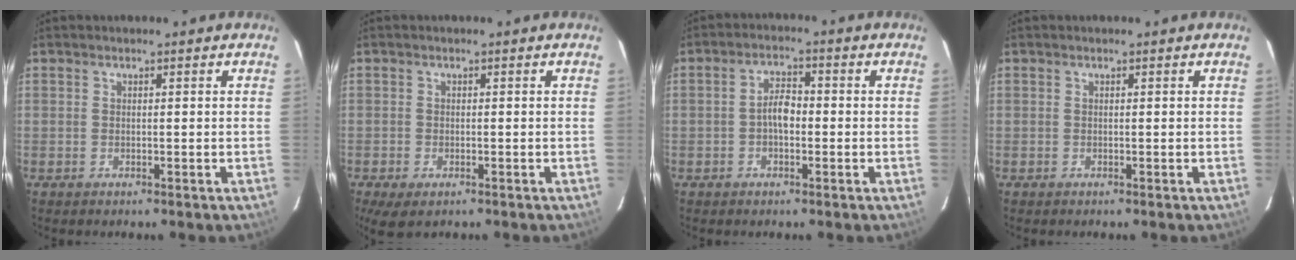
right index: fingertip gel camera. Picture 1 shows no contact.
{"total": 4.5, "force": [-2.6, 2.2, 2.9], "torque": [-0.063, -0.019, -0.043]}
{"total": 3.8, "force": [-0.8, 1.9, 3.2], "torque": [-0.059, 0.011, -0.013]}
{"total": 0.0}